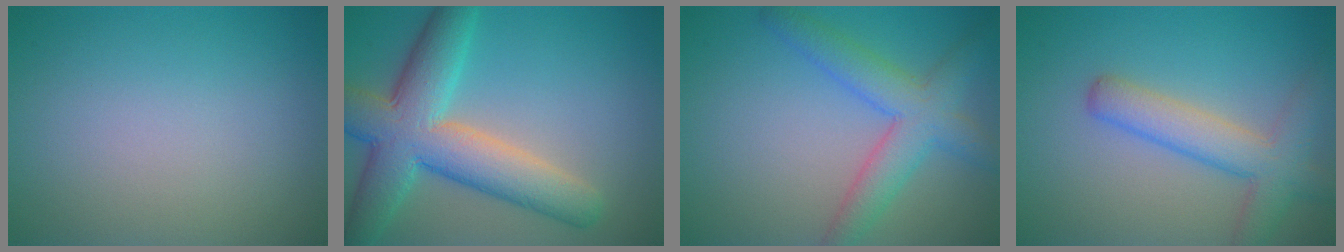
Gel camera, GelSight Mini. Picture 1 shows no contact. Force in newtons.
{"total": 9.1, "press": 9.1, "slide": 0.3}
{"total": 5.0, "press": 5.0, "slide": 0.2}
{"total": 4.8, "press": 4.8, "slide": 0.4}